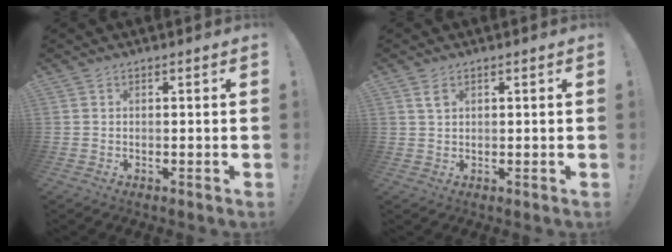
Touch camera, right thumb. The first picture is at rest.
{"total": 2.3, "force": [1.3, 1.2, 1.5], "torque": [-0.020, -0.005, 0.022]}